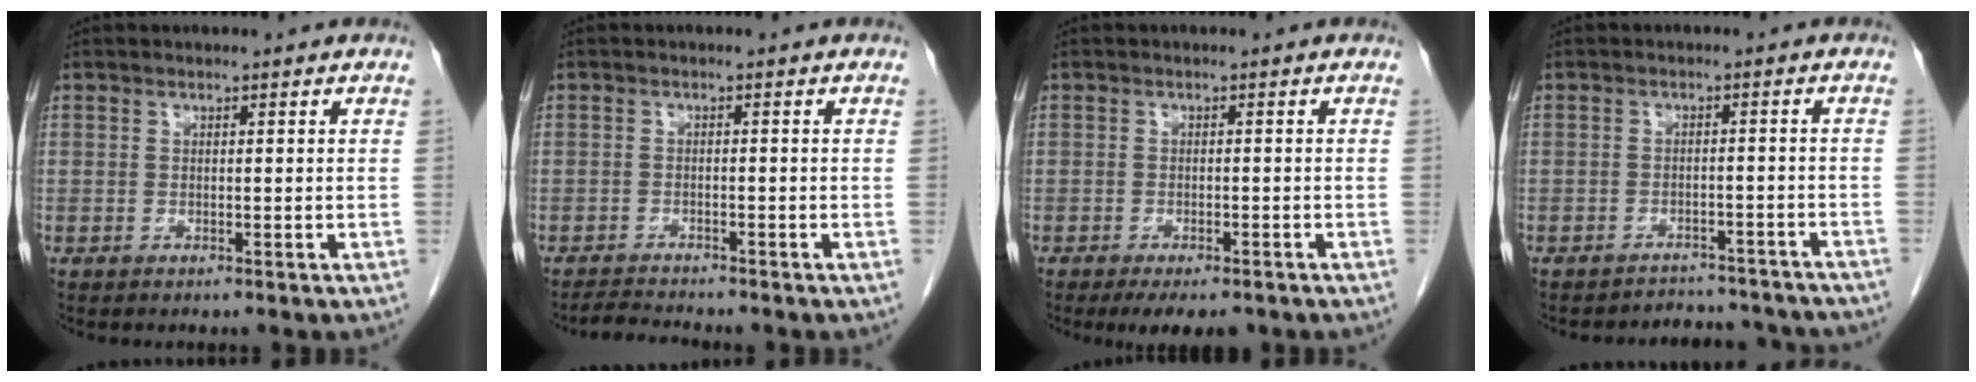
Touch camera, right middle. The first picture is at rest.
{"total": 2.7, "force": [-2.6, -0.3, 0.3], "torque": [-0.013, -0.016, -0.046]}
{"total": 6.2, "force": [-4.7, 2.2, 3.4], "torque": [-0.039, -0.005, -0.067]}
{"total": 9.4, "force": [-9.1, 2.2, 0.8], "torque": [-0.003, 0.017, -0.096]}